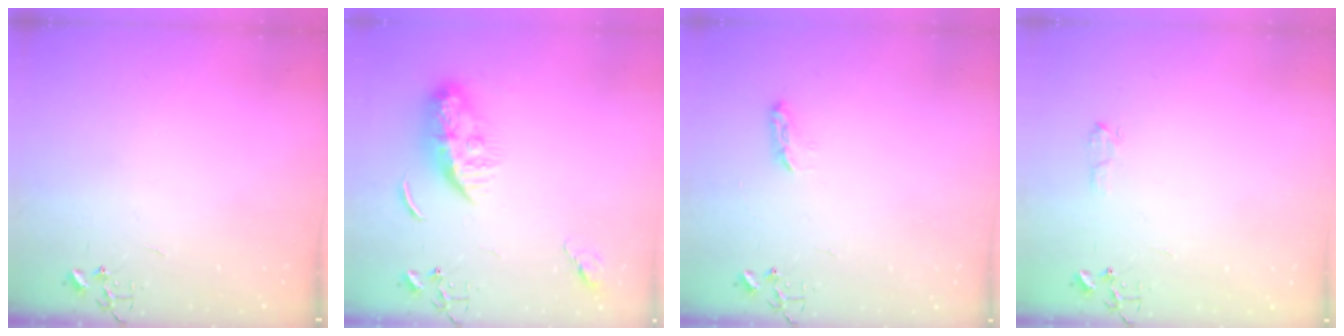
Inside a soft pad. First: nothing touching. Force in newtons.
{"total": 10.3, "press": 10.2, "slide": 0.9}
{"total": 5.3, "press": 5.2, "slide": 0.6}
{"total": 5.5, "press": 5.5, "slide": 0.8}